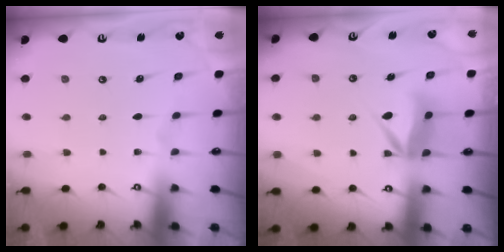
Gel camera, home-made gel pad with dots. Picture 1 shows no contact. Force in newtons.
{"total": 7.6, "press": 7.6, "slide": 0.5}